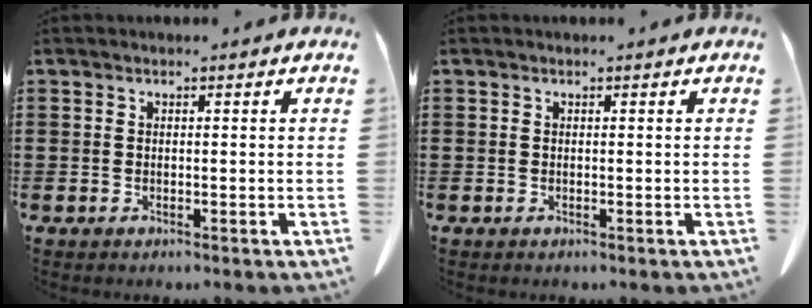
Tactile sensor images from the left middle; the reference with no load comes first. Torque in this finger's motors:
{"motor_torque": [0.68, -0.86, 0.00, -0.01]}